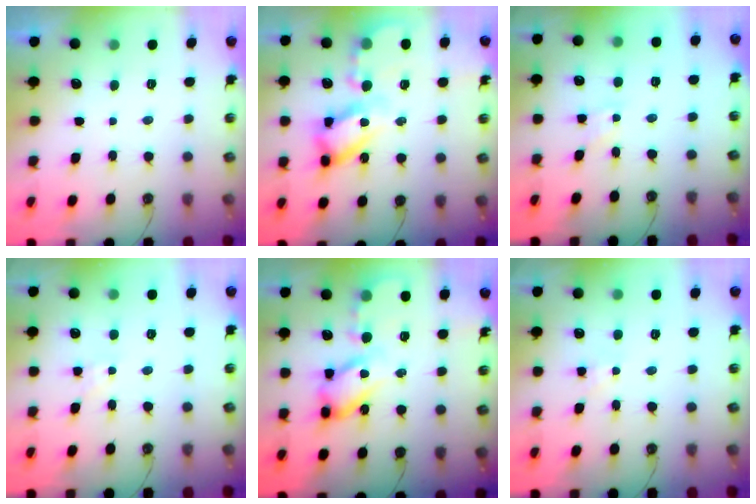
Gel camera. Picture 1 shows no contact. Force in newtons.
{"total": 16.4, "press": 16.3, "slide": 1.6}
{"total": 4.9, "press": 4.9, "slide": 0.6}
{"total": 3.0, "press": 3.0, "slide": 0.5}
{"total": 14.9, "press": 14.8, "slide": 1.4}
{"total": 4.6, "press": 4.6, "slide": 0.5}